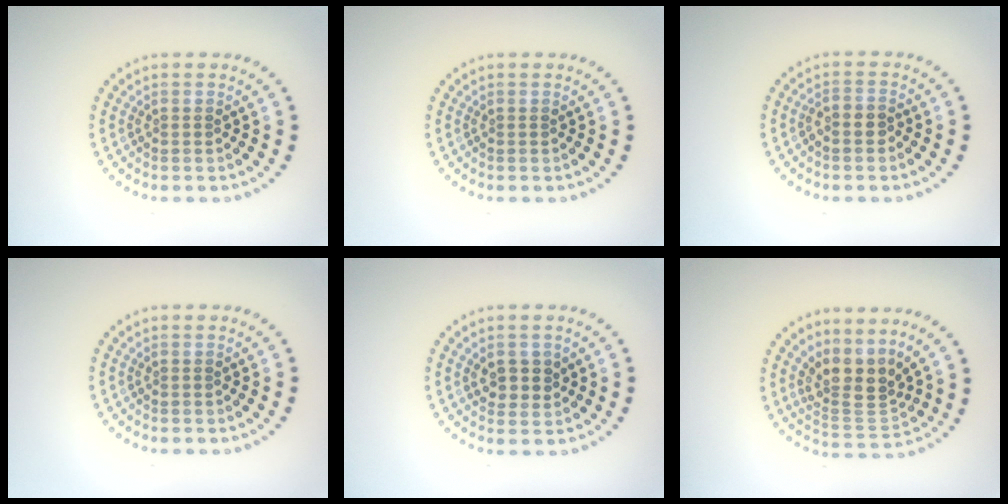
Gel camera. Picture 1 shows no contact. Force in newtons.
{"total": 0.0}
{"total": 1.3, "press": 1.2, "slide": 0.6}
{"total": 0.0}
{"total": 2.3, "press": 2.2, "slide": 0.7}
{"total": 3.9, "press": 2.9, "slide": 2.6}